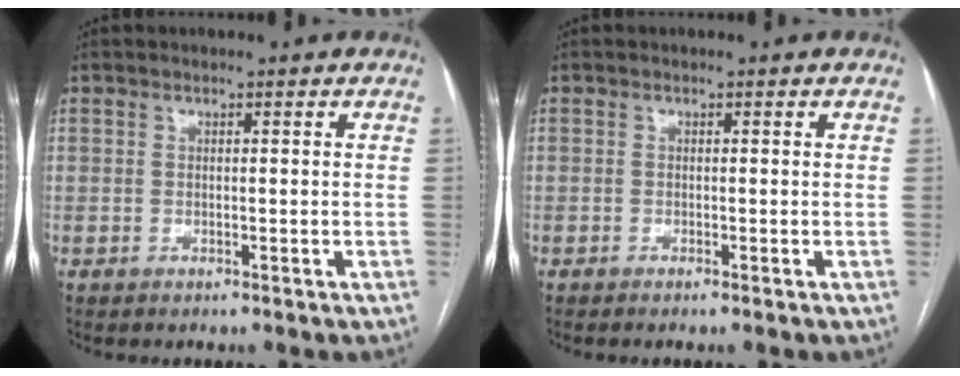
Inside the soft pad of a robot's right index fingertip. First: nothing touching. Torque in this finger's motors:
{"motor_torque": [-0.02, 0.03, -0.04, 0.01]}